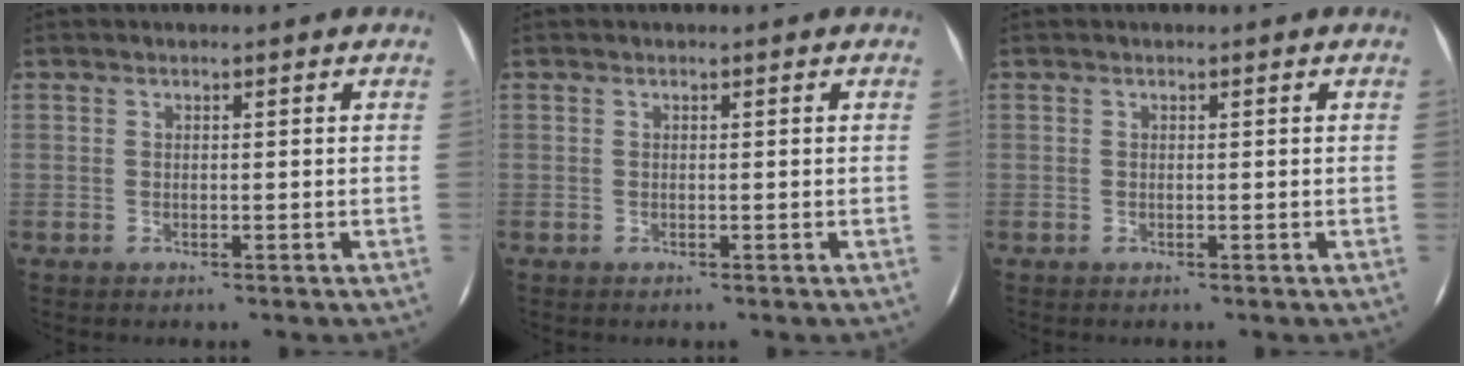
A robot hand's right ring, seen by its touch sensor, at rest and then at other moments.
{"total": 0.0}
{"total": 0.0}